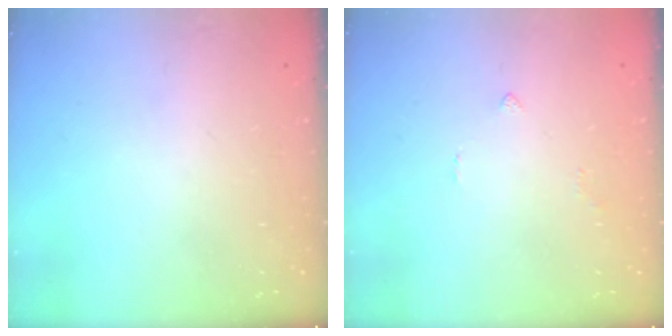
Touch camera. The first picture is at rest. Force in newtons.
{"total": 1.6, "press": 1.5, "slide": 0.6}